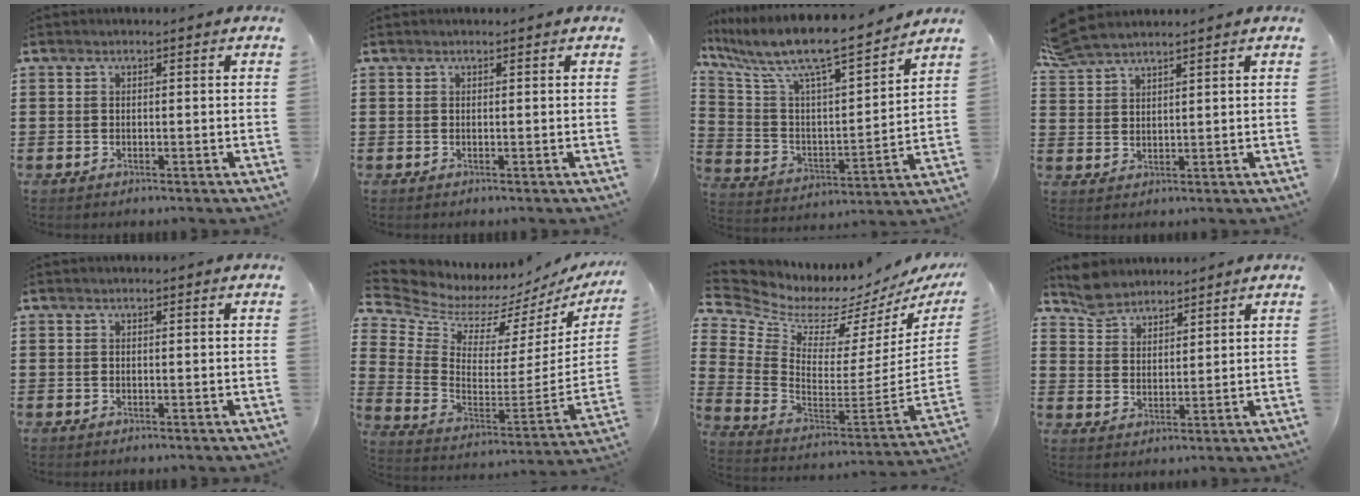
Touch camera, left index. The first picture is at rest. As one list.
[{"total": 0.0}, {"total": 9.6, "force": [8.1, 0.8, 5.1], "torque": [-0.134, -0.064, 0.130]}, {"total": 3.8, "force": [3.6, 0.7, 1.1], "torque": [-0.033, -0.002, 0.068]}, {"total": 0.0}, {"total": 4.5, "force": [3.8, 2.3, 1.1], "torque": [-0.050, -0.050, 0.062]}, {"total": 3.3, "force": [2.3, 2.2, 0.7], "torque": [-0.043, -0.045, 0.034]}, {"total": 4.6, "force": [4.1, 1.9, -0.1], "torque": [-0.017, -0.002, 0.082]}]